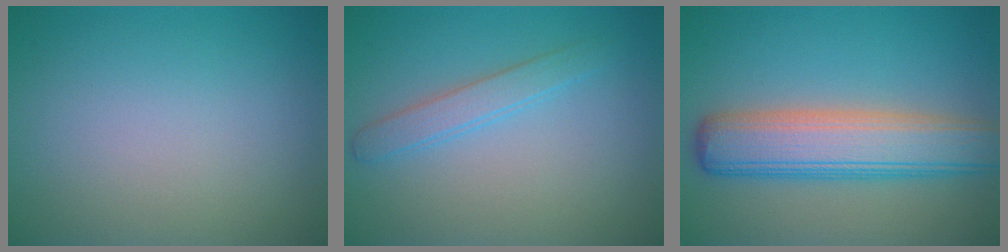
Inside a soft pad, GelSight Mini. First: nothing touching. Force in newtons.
{"total": 2.0, "press": 2.0, "slide": 0.0}
{"total": 7.3, "press": 7.3, "slide": 0.4}